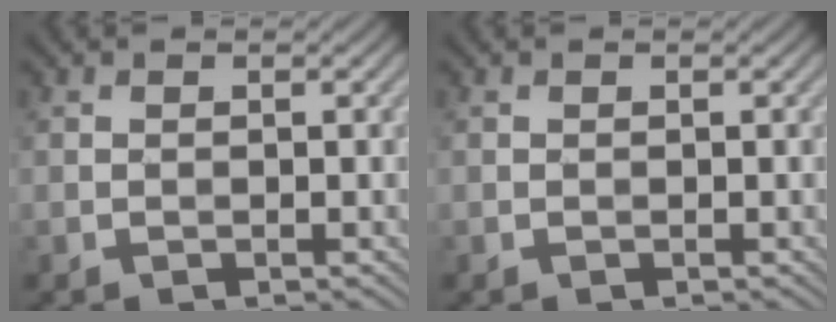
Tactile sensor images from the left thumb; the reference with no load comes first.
{"total": 0.0}